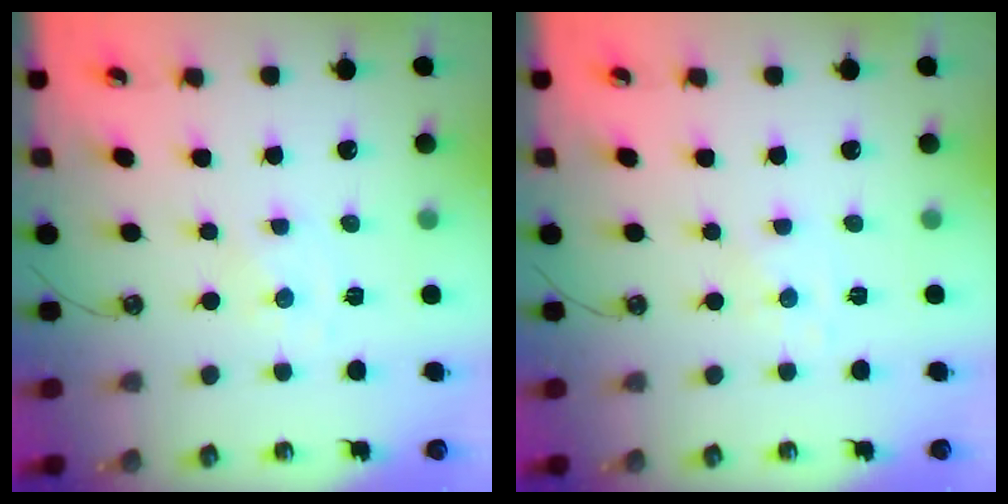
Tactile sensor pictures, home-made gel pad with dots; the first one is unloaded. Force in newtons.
{"total": 1.5, "press": 1.5, "slide": 0.2}